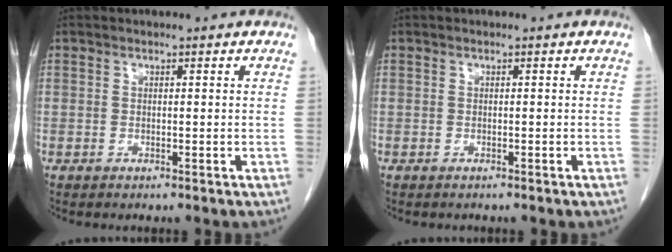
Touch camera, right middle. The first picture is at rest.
{"total": 0.0}